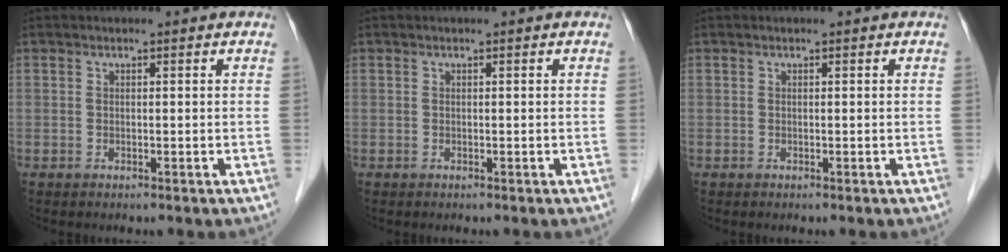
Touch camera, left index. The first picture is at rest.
{"total": 0.0}
{"total": 0.0}